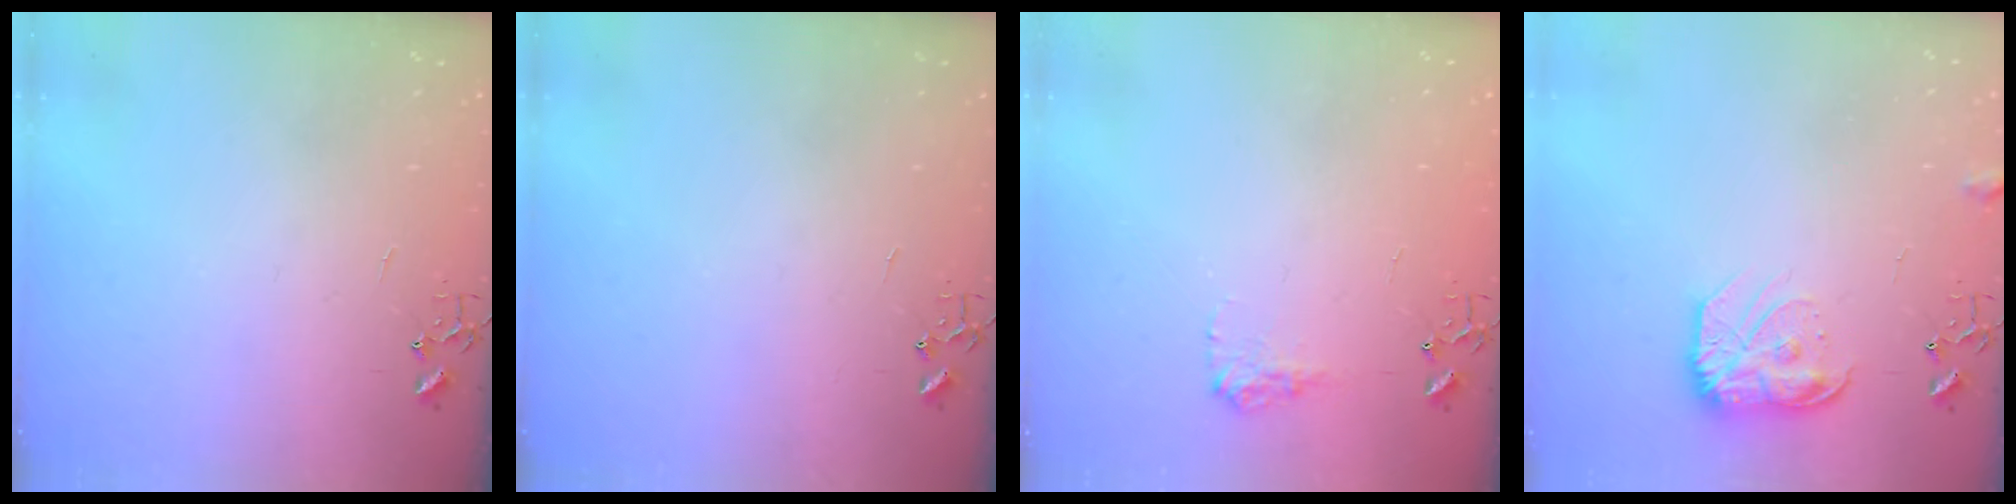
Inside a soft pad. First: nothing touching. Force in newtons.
{"total": 0.0}
{"total": 8.9, "press": 8.9, "slide": 0.3}
{"total": 13.6, "press": 13.6, "slide": 1.0}